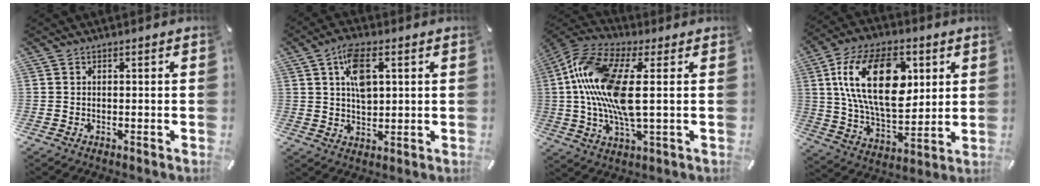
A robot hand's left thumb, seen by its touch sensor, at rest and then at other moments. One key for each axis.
{"total": 7.9, "fx": 2.6, "fy": 4.3, "fz": 6.1, "tx": -0.104, "ty": 0.001, "tz": 0.044}
{"total": 17.5, "fx": 1.7, "fy": 6.7, "fz": 16.0, "tx": -0.340, "ty": -0.014, "tz": 0.025}
{"total": 22.5, "fx": 6.0, "fy": 13.6, "fz": 16.9, "tx": -0.338, "ty": 0.007, "tz": 0.097}